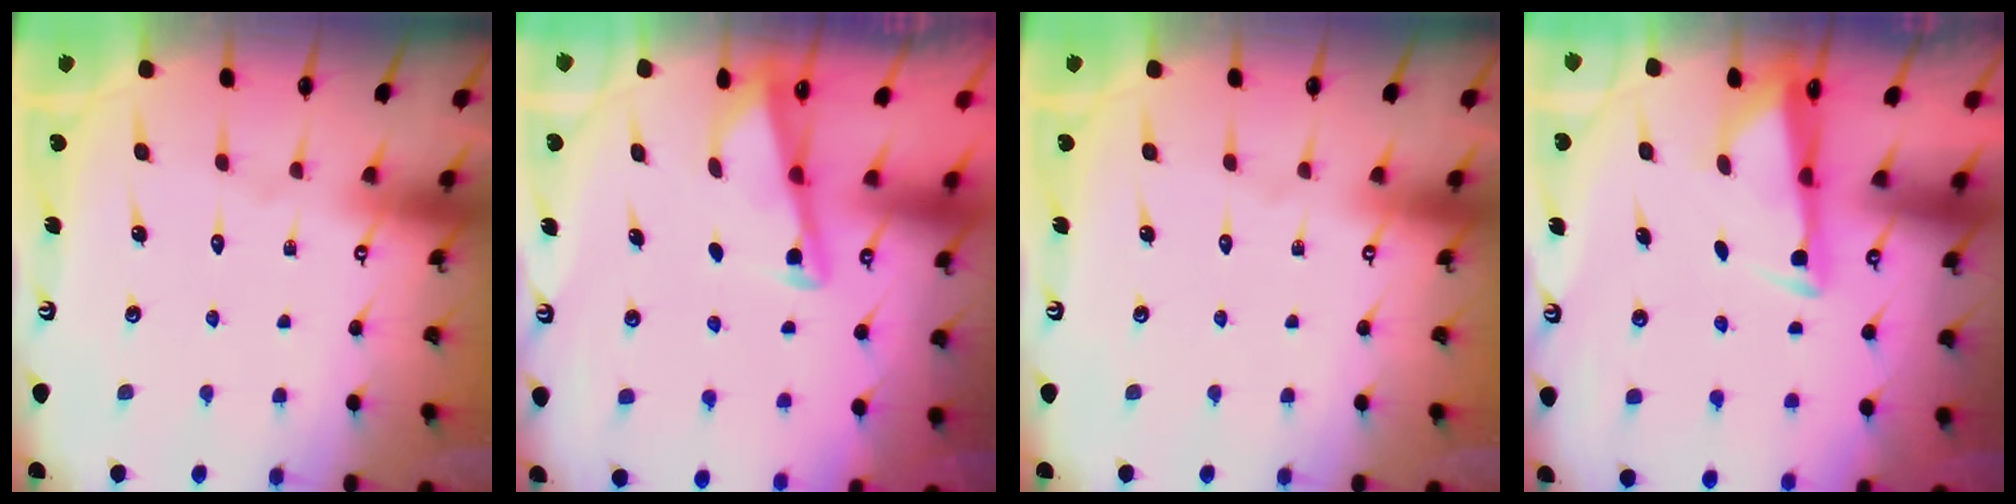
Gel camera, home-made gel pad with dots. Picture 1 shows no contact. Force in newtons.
{"total": 2.9, "press": 2.9, "slide": 0.4}
{"total": 0.0}
{"total": 2.9, "press": 2.8, "slide": 0.9}